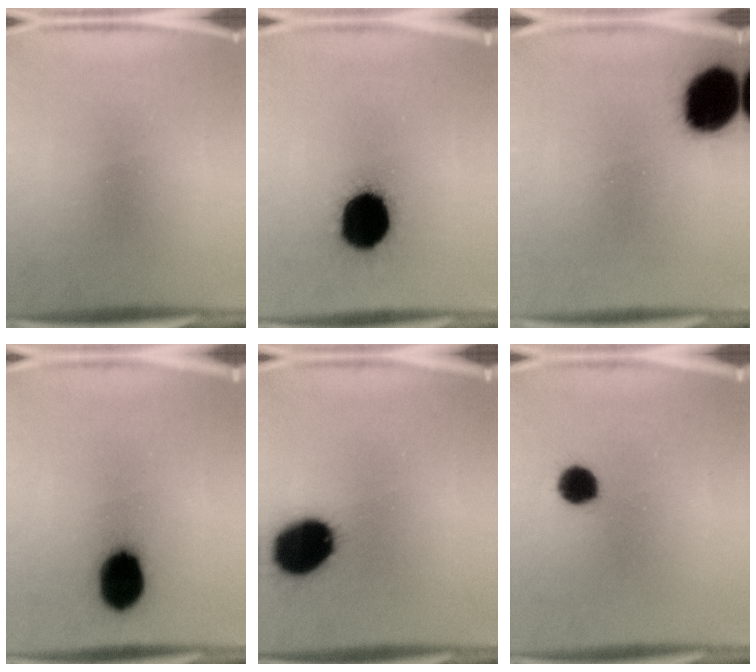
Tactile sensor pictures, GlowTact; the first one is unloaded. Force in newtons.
{"total": 17.8}
{"total": 16.5}
{"total": 13.8}
{"total": 18.2}
{"total": 6.0}